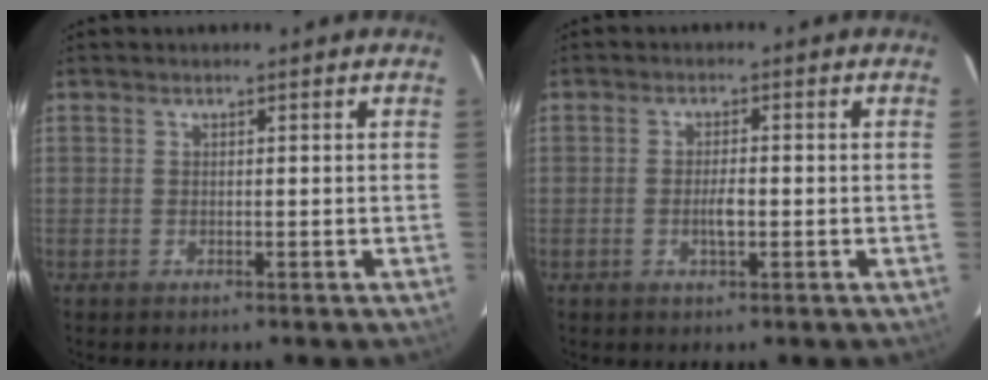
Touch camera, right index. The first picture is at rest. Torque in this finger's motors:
{"motor_torque": [-0.02, 0.00, 0.03, 0.03]}